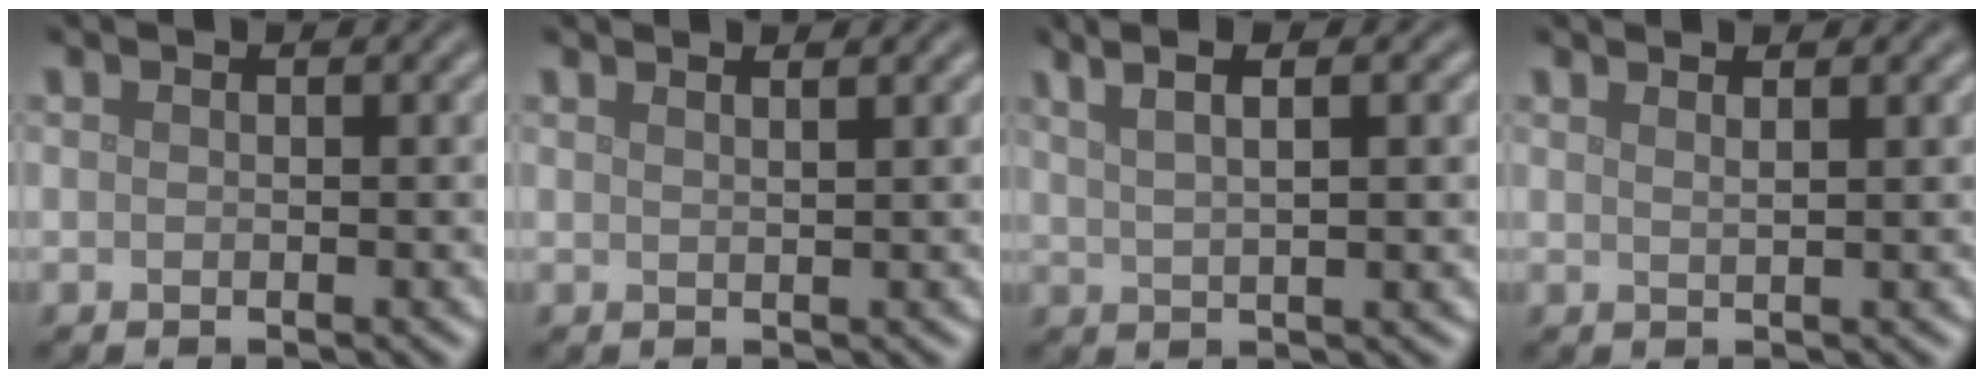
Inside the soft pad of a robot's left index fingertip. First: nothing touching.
{"total": 1.9, "force": [1.4, 0.7, 1.1], "torque": [0.006, 0.005, -0.001]}
{"total": 5.7, "force": [3.2, 2.0, 4.3], "torque": [-0.050, 0.021, 0.024]}
{"total": 1.7, "force": [1.2, 0.6, 1.0], "torque": [0.001, 0.003, 0.001]}